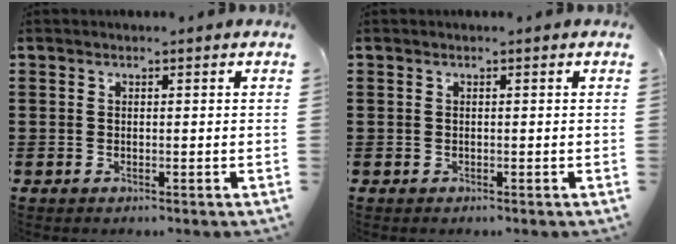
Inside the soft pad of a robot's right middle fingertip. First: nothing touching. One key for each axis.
{"total": 0.0}